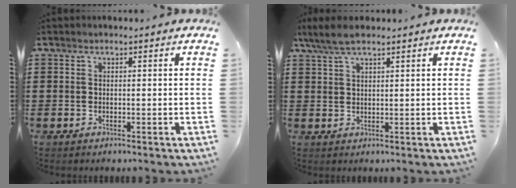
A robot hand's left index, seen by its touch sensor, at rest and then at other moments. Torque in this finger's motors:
{"motor_torque": [0.13, -0.13, 0.15, 0.10]}